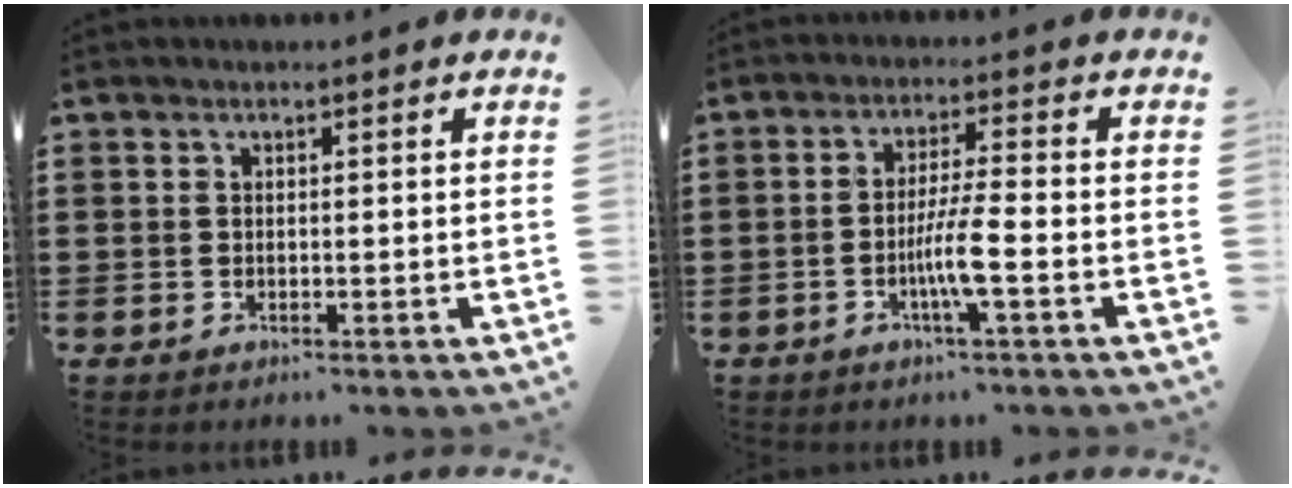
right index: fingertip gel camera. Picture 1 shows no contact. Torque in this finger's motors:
{"motor_torque": [1.97, -0.17, 0.40, 0.13]}